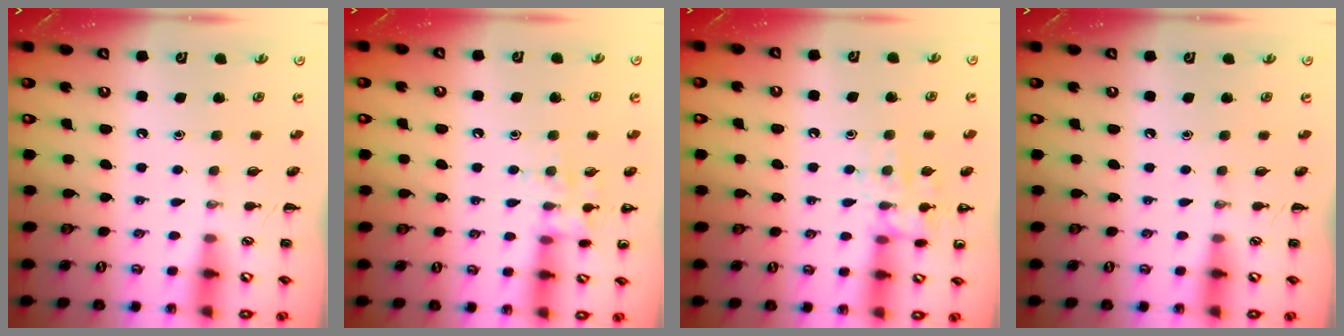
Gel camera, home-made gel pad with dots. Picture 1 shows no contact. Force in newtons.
{"total": 9.5, "press": 9.4, "slide": 0.9}
{"total": 11.2, "press": 11.1, "slide": 0.8}
{"total": 0.0}